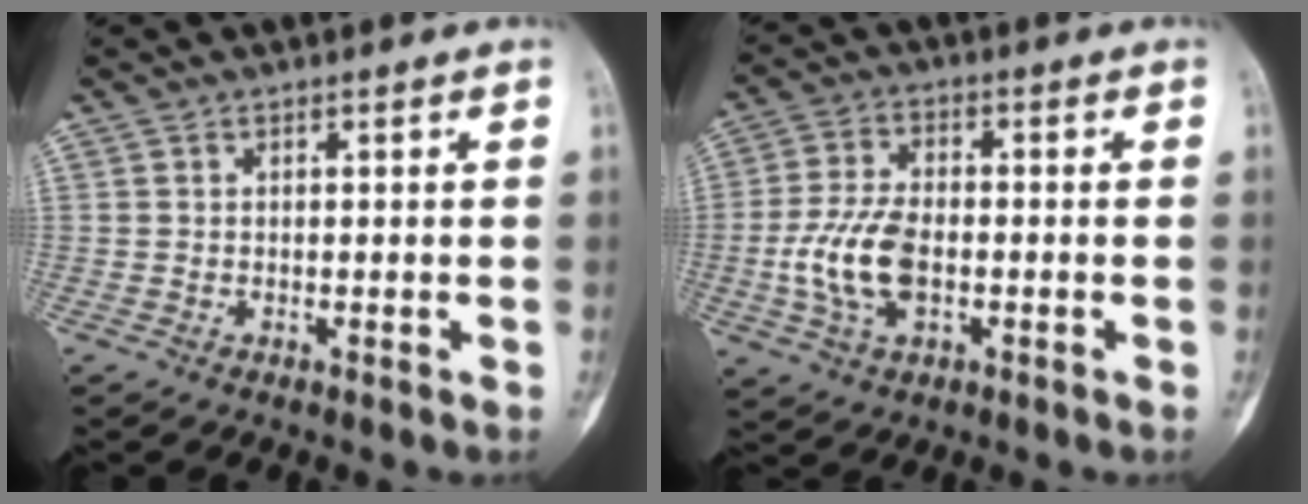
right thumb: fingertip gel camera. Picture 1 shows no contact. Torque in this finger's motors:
{"motor_torque": [1.60, 1.50, 1.37, -0.56, 0.12]}